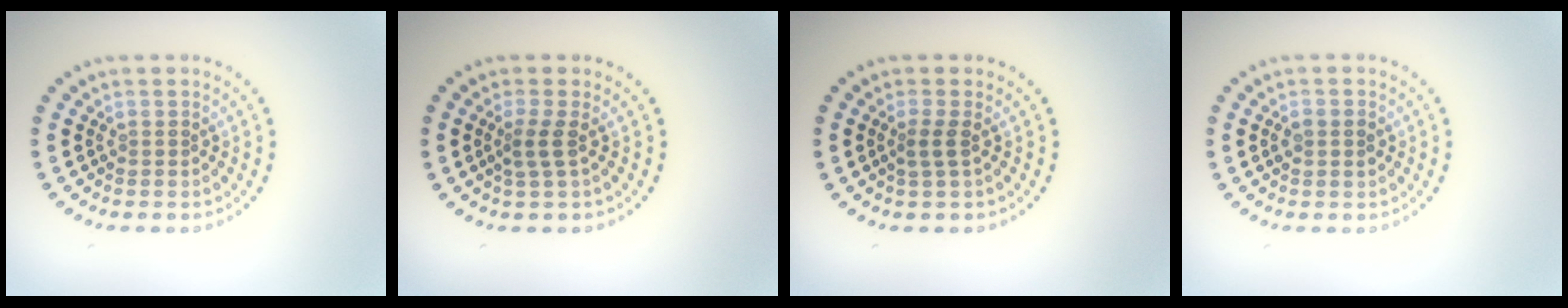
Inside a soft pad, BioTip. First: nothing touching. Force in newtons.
{"total": 1.9, "press": 1.3, "slide": 1.3}
{"total": 1.4, "press": 1.0, "slide": 1.0}
{"total": 1.3, "press": 1.3, "slide": 0.2}